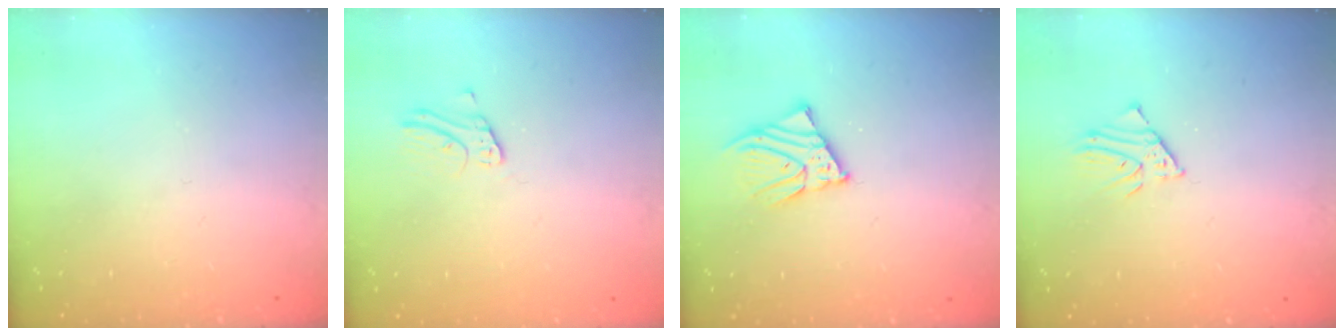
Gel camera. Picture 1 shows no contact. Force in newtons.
{"total": 2.5, "press": 2.5, "slide": 0.2}
{"total": 5.8, "press": 5.8, "slide": 0.3}
{"total": 2.5, "press": 2.5, "slide": 0.1}